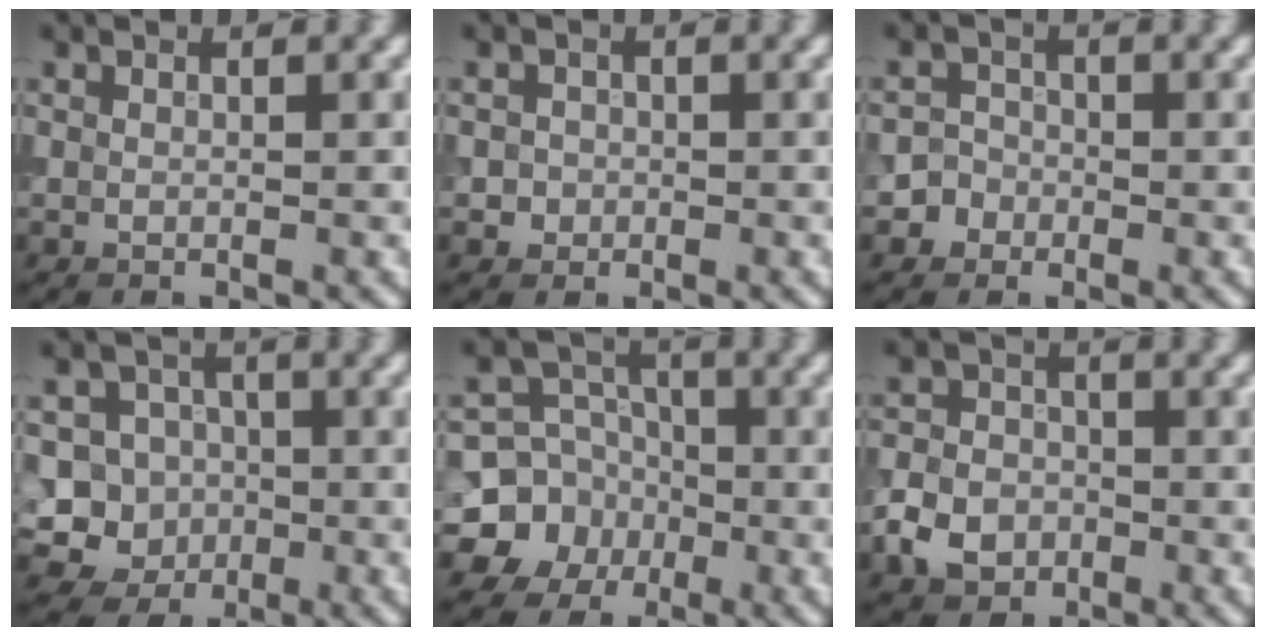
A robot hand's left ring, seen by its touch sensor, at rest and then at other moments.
{"total": 1.2, "force": [-0.2, 1.1, 0.1], "torque": [0.013, -0.001, -0.005]}
{"total": 2.3, "force": [-1.1, 2.0, 0.1], "torque": [0.030, 0.004, -0.022]}
{"total": 7.6, "force": [-1.4, 7.2, 2.0], "torque": [-0.021, 0.022, -0.060]}
{"total": 8.7, "force": [-2.7, 8.1, 1.6], "torque": [-0.022, -0.007, -0.067]}
{"total": 4.1, "force": [-1.6, 3.3, 1.8], "torque": [-0.032, 0.000, -0.039]}